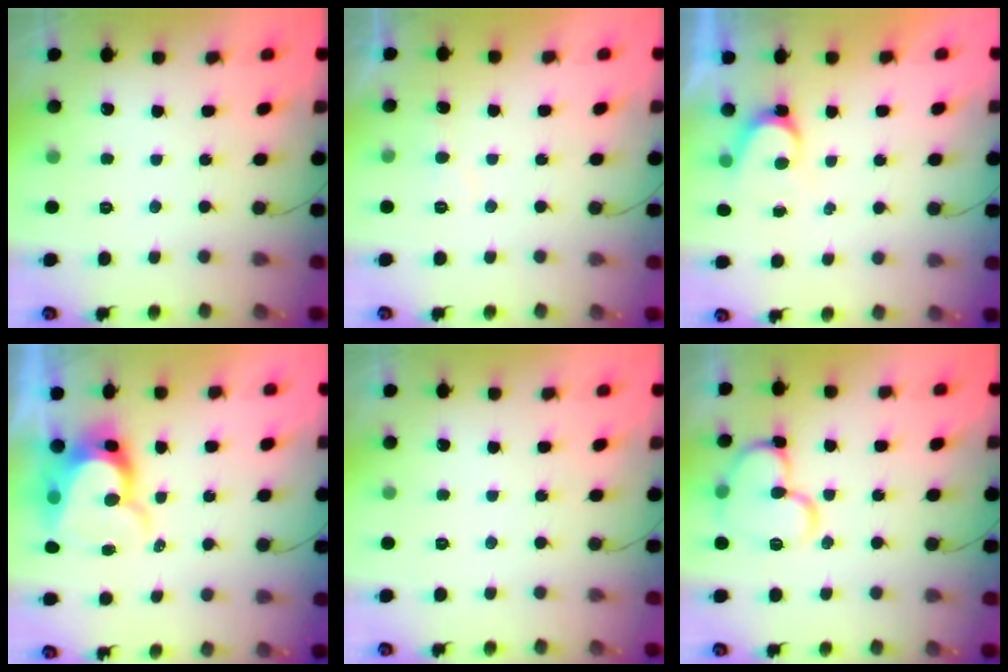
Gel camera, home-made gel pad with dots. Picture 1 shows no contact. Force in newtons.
{"total": 5.3, "press": 5.3, "slide": 0.3}
{"total": 5.1, "press": 5.1, "slide": 0.2}
{"total": 11.1, "press": 11.1, "slide": 0.8}
{"total": 0.0}
{"total": 12.5, "press": 12.4, "slide": 1.3}